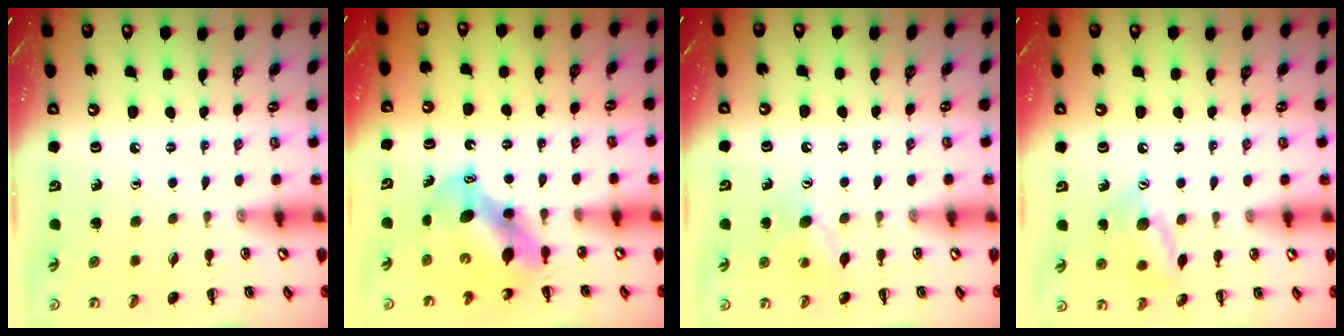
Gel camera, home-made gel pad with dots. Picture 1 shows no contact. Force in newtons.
{"total": 6.7, "press": 6.5, "slide": 1.3}
{"total": 7.2, "press": 7.1, "slide": 1.2}
{"total": 11.4, "press": 11.4, "slide": 0.6}